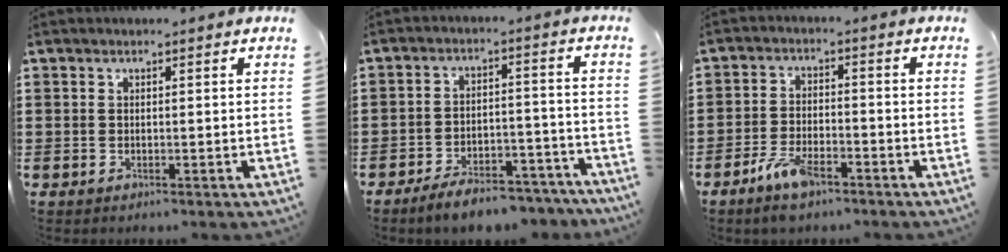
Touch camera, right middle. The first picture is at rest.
{"total": 6.6, "force": [-6.2, 1.0, 2.2], "torque": [-0.035, 0.010, -0.115]}
{"total": 5.6, "force": [-3.8, 2.0, 3.5], "torque": [-0.081, 0.002, -0.076]}